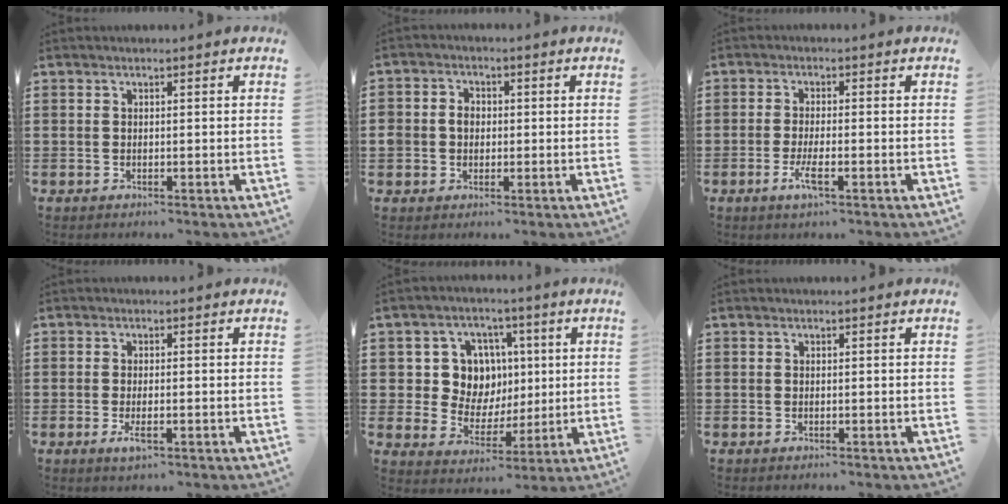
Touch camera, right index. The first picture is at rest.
{"total": 3.0, "force": [-0.2, 2.7, 1.3], "torque": [-0.034, 0.009, -0.007]}
{"total": 3.6, "force": [-1.6, 0.6, 3.2], "torque": [-0.066, -0.008, -0.032]}
{"total": 2.3, "force": [-0.9, 0.6, 2.1], "torque": [-0.050, -0.008, -0.020]}
{"total": 9.8, "force": [2.0, 8.8, 3.8], "torque": [-0.092, 0.010, 0.042]}
{"total": 0.0}